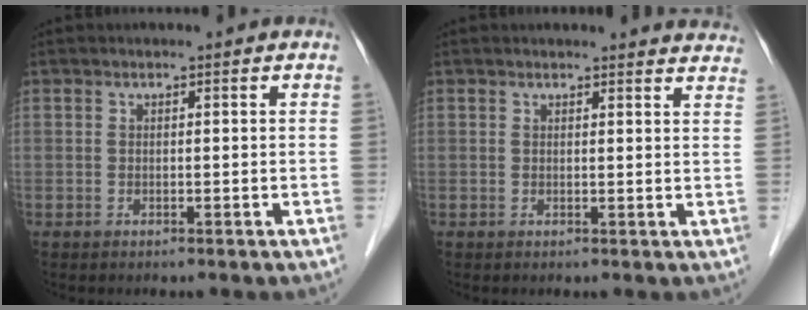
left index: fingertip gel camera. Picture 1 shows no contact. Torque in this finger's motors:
{"motor_torque": [0.17, -0.20, -0.02, -0.02]}